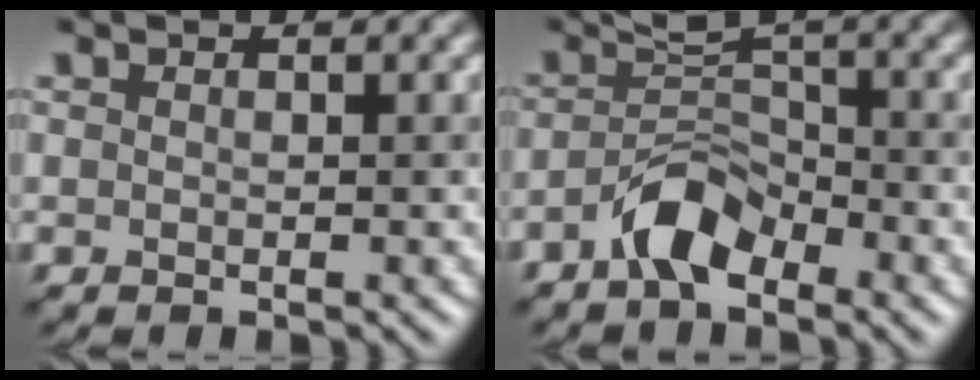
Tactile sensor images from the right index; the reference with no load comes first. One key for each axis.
{"total": 3.6, "fx": -2.2, "fy": 1.6, "fz": 2.3, "tx": -0.040, "ty": 0.010, "tz": -0.044}